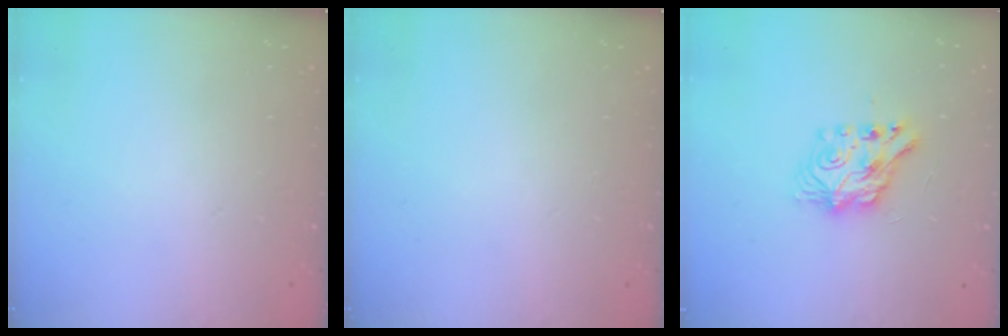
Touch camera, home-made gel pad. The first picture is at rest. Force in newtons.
{"total": 0.0}
{"total": 7.1, "press": 7.1, "slide": 0.3}